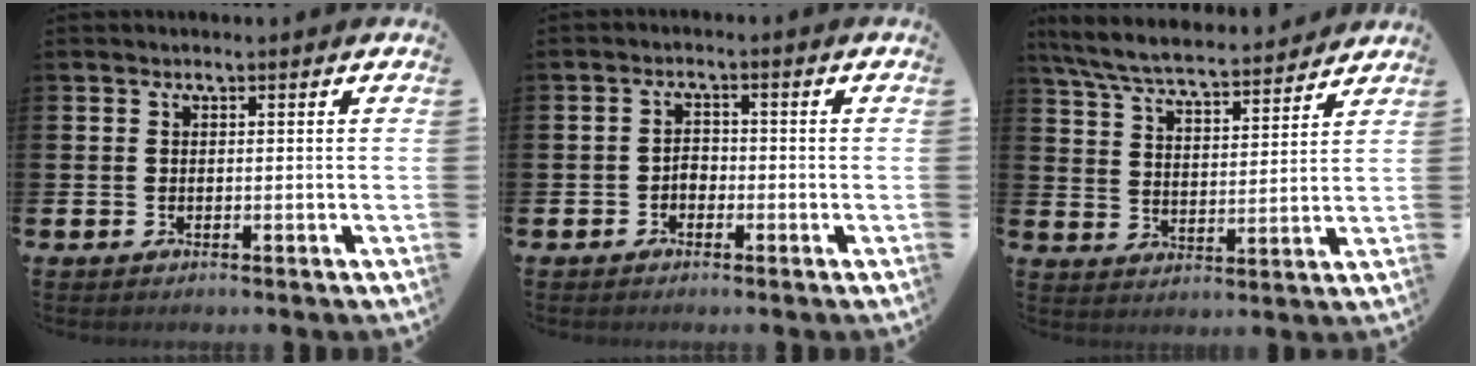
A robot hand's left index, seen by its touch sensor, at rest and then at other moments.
{"total": 1.8, "force": [-1.0, 1.3, 0.7], "torque": [-0.008, 0.003, -0.024]}
{"total": 7.1, "force": [6.7, 0.9, 2.3], "torque": [-0.069, -0.045, 0.115]}